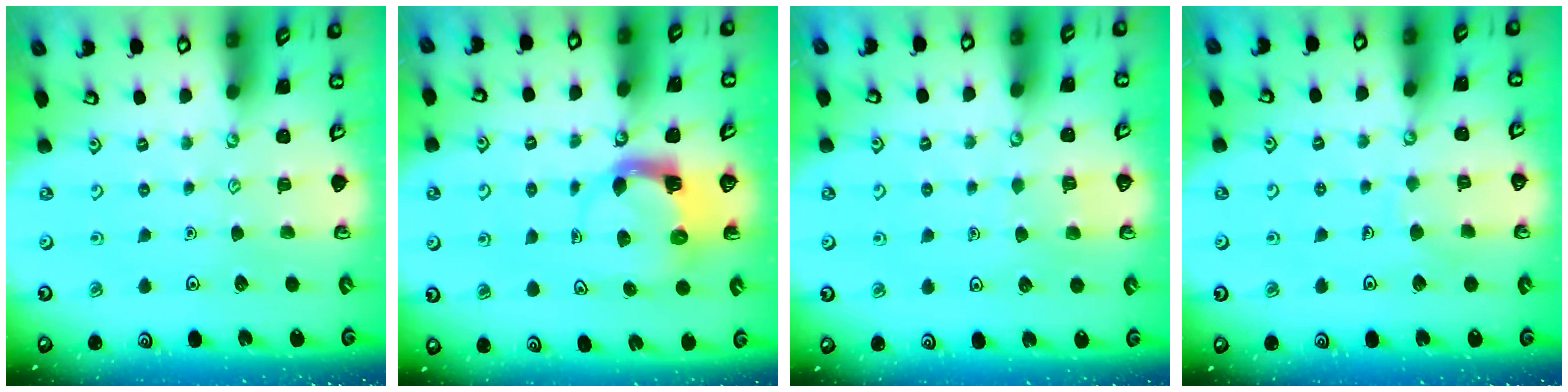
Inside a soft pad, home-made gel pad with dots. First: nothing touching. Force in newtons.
{"total": 3.9, "press": 3.8, "slide": 0.6}
{"total": 3.9, "press": 3.8, "slide": 0.3}
{"total": 5.4, "press": 5.4, "slide": 0.5}